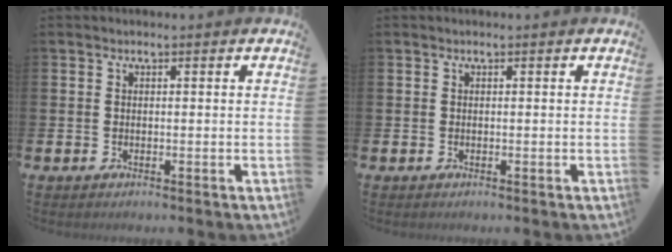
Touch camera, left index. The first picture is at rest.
{"total": 0.0}